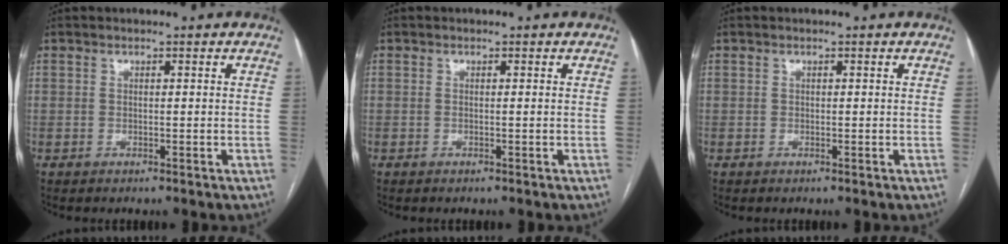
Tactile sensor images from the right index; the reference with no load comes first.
{"total": 0.0}
{"total": 0.0}